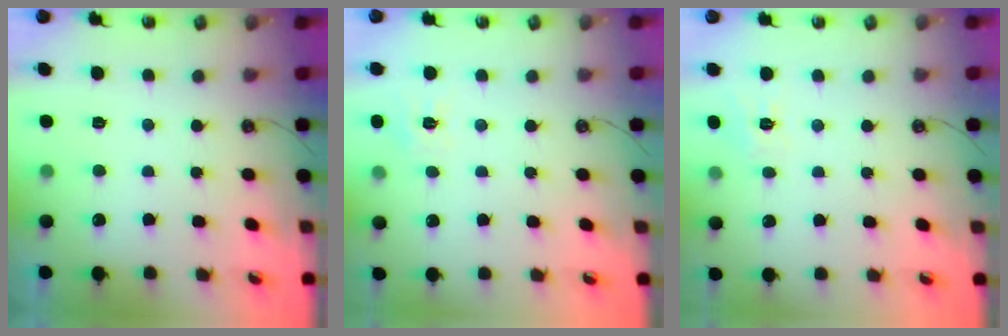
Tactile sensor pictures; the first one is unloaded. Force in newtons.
{"total": 4.9, "press": 4.9, "slide": 0.4}
{"total": 4.8, "press": 4.8, "slide": 0.3}